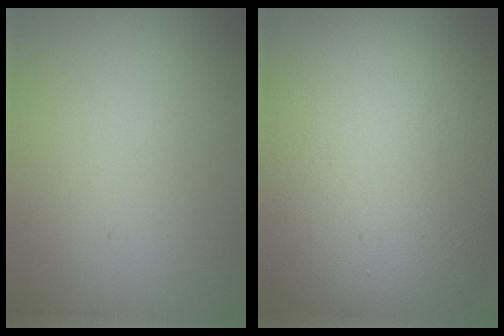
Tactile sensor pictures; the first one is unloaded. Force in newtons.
{"total": 15.9, "press": 15.9, "slide": 0.8}